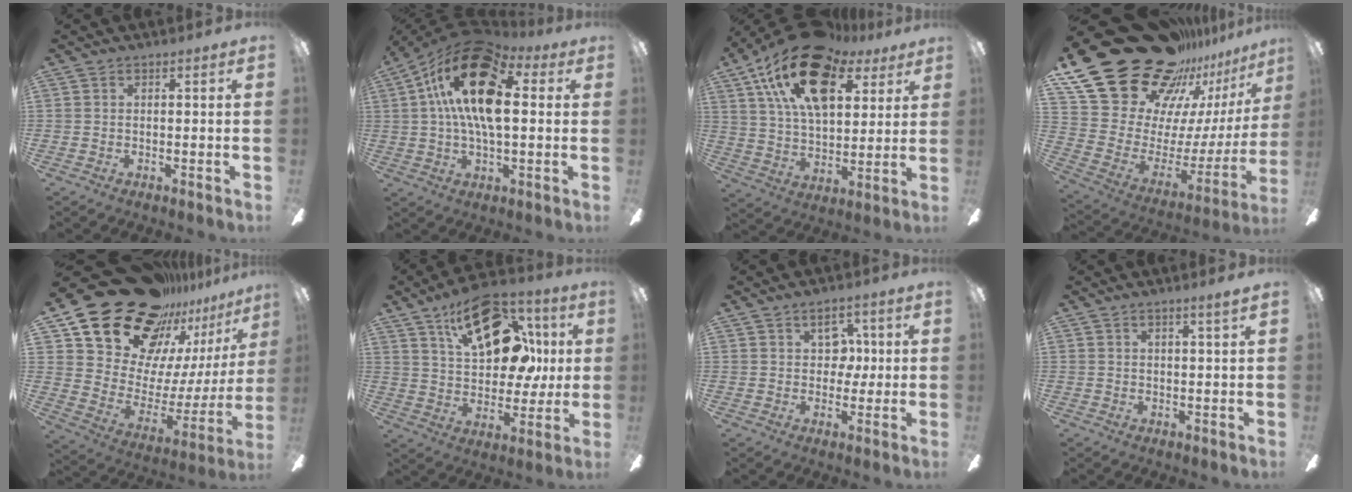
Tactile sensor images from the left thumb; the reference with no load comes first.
{"total": 21.2, "force": [5.9, 10.5, 17.4], "torque": [-0.320, -0.004, 0.093]}
{"total": 22.9, "force": [12.3, 12.2, 15.0], "torque": [-0.267, -0.044, 0.215]}
{"total": 31.9, "force": [23.5, 15.5, 15.0], "torque": [-0.252, -0.188, 0.463]}
{"total": 27.3, "force": [21.6, 12.9, 10.5], "torque": [-0.172, -0.161, 0.412]}
{"total": 23.0, "force": [10.4, 13.5, 15.4], "torque": [-0.224, -0.038, 0.179]}
{"total": 6.8, "force": [2.6, 5.0, 3.9], "torque": [-0.047, 0.002, 0.042]}
{"total": 2.0, "force": [1.3, -0.2, 1.4], "torque": [-0.029, -0.002, 0.022]}